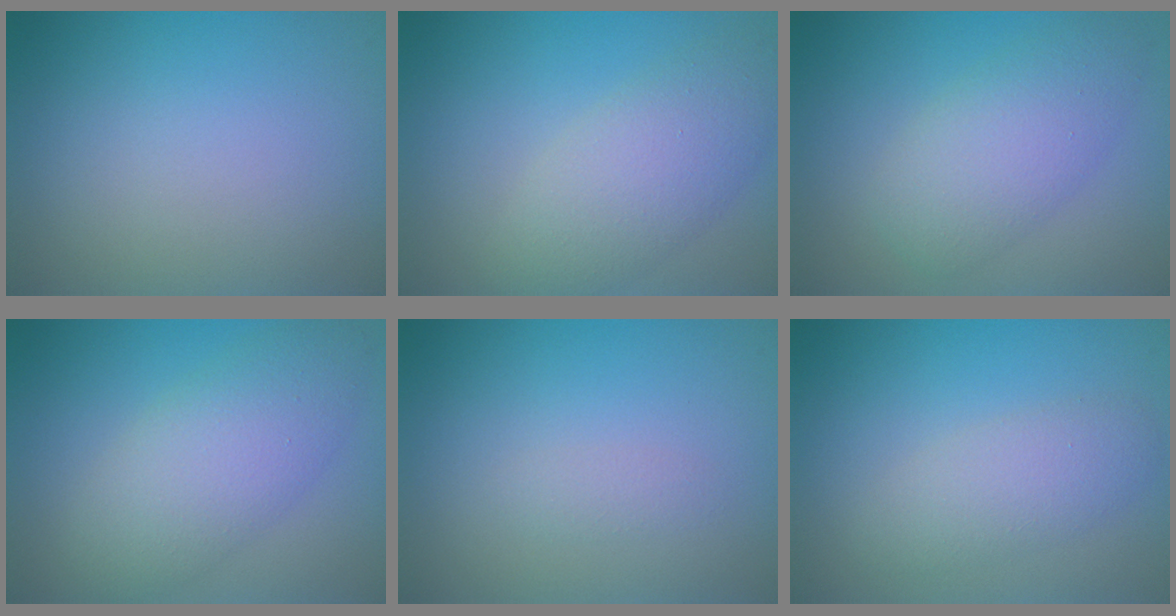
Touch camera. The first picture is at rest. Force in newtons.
{"total": 4.8, "press": 4.8, "slide": 0.4}
{"total": 4.4, "press": 4.4, "slide": 0.1}
{"total": 5.5, "press": 5.5, "slide": 0.3}
{"total": 0.8, "press": 0.8, "slide": 0.0}
{"total": 2.8, "press": 2.7, "slide": 0.3}